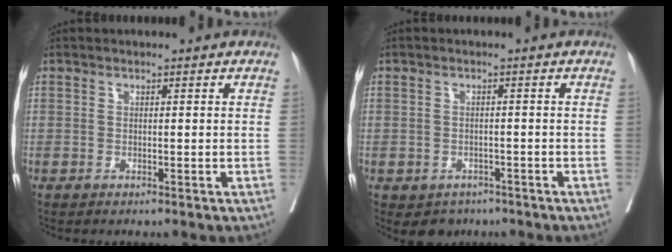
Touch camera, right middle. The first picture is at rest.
{"total": 3.6, "force": [-2.4, 2.6, 0.6], "torque": [-0.003, 0.005, -0.031]}